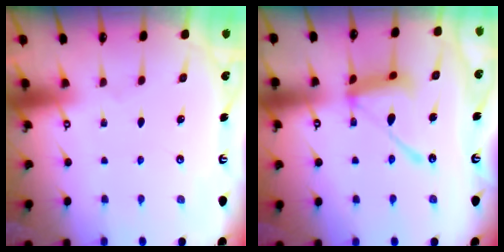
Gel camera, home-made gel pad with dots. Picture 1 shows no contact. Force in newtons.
{"total": 14.5, "press": 14.4, "slide": 1.3}